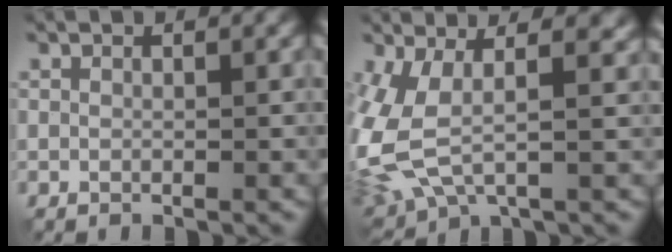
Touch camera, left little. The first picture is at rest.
{"total": 8.8, "force": [-0.3, 4.6, 7.4], "torque": [-0.200, -0.021, 0.000]}